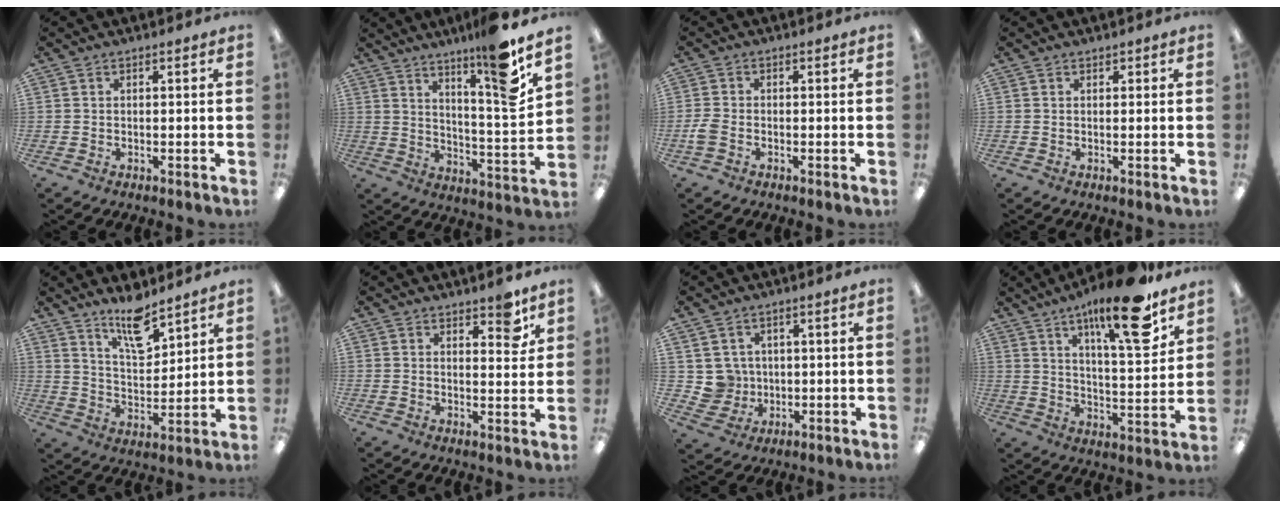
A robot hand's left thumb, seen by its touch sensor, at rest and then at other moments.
{"total": 13.8, "force": [10.2, 0.4, 9.4], "torque": [-0.137, -0.072, 0.152]}
{"total": 2.9, "force": [-1.1, 1.6, 2.1], "torque": [-0.050, 0.002, -0.022]}
{"total": 0.7, "force": [0.5, 0.5, 0.1], "torque": [-0.001, 0.002, 0.009]}
{"total": 13.0, "force": [10.1, 4.6, 6.7], "torque": [-0.111, -0.061, 0.177]}
{"total": 5.9, "force": [4.3, 2.3, 3.3], "torque": [-0.020, -0.031, 0.067]}
{"total": 5.4, "force": [1.4, 5.3, 0.3], "torque": [-0.012, 0.000, 0.032]}
{"total": 18.3, "force": [12.0, 4.5, 13.1], "torque": [-0.196, -0.064, 0.183]}